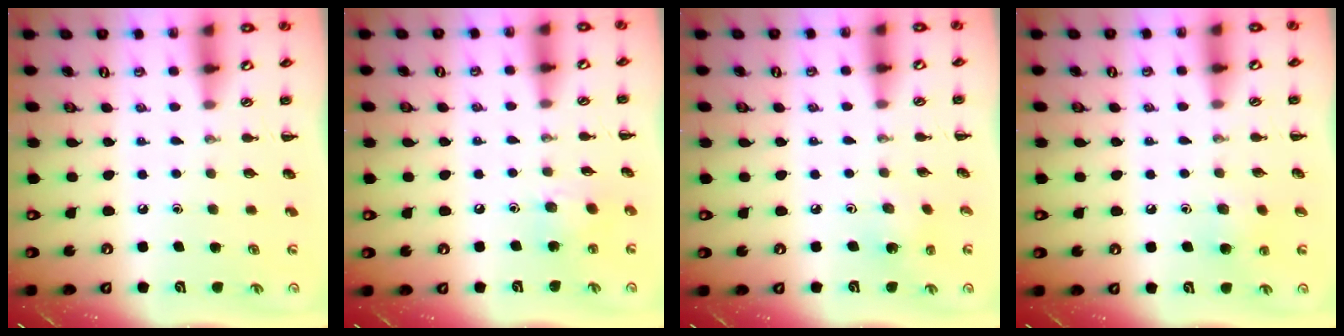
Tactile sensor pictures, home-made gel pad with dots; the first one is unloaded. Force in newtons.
{"total": 8.2, "press": 8.0, "slide": 1.6}
{"total": 2.4, "press": 2.2, "slide": 0.8}
{"total": 5.7, "press": 5.6, "slide": 1.4}